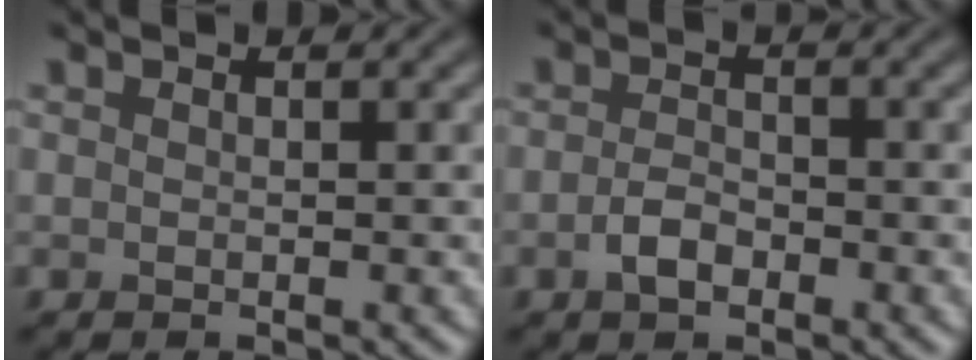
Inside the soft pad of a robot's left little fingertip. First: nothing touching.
{"total": 2.0, "force": [-1.1, 1.1, 1.3], "torque": [-0.028, 0.002, -0.025]}